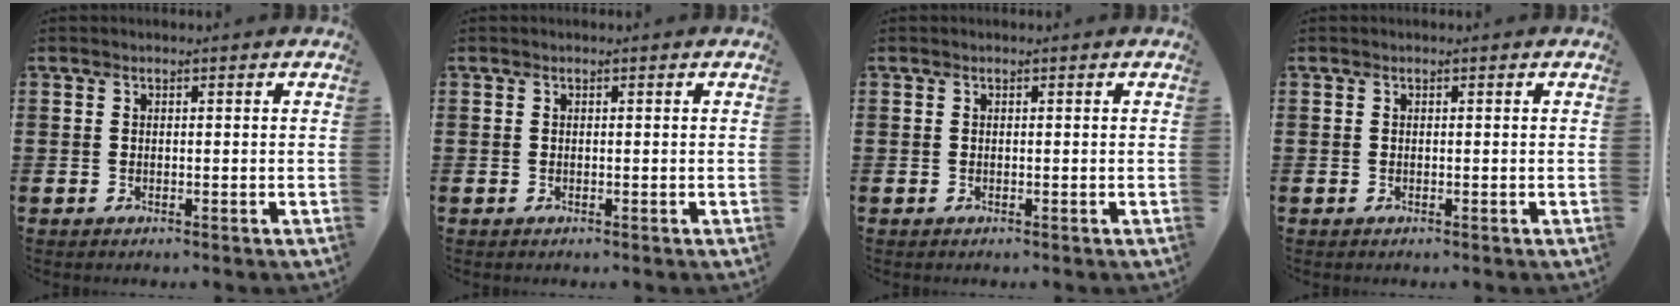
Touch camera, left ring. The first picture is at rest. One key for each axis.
{"total": 0.0}
{"total": 0.0}
{"total": 0.0}